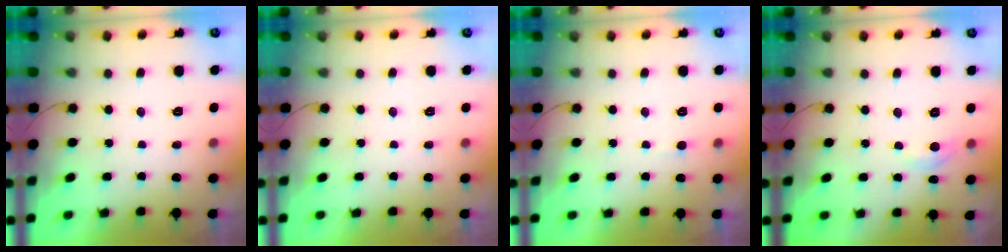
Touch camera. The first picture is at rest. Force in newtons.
{"total": 0.0}
{"total": 2.3, "press": 2.3, "slide": 0.3}
{"total": 6.8, "press": 6.7, "slide": 1.0}